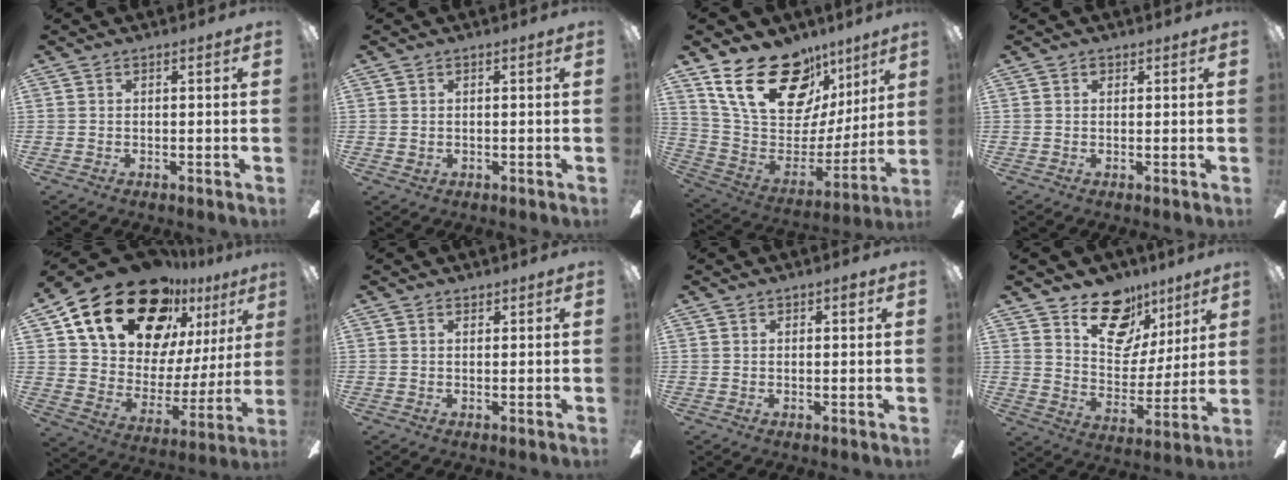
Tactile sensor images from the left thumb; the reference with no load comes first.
{"total": 0.5, "force": [0.2, 0.4, 0.2], "torque": [-0.004, 0.003, 0.004]}
{"total": 26.5, "force": [14.9, 15.3, 15.7], "torque": [-0.270, -0.079, 0.281]}
{"total": 0.9, "force": [0.5, 0.6, 0.3], "torque": [0.001, -0.001, 0.007]}
{"total": 26.2, "force": [17.5, 14.0, 13.6], "torque": [-0.241, -0.102, 0.324]}
{"total": 0.9, "force": [0.8, 0.4, 0.1], "torque": [-0.002, 0.000, 0.016]}
{"total": 1.5, "force": [0.9, 0.8, 0.9], "torque": [-0.001, -0.002, 0.012]}
{"total": 17.6, "force": [11.4, 10.8, 8.0], "torque": [-0.117, -0.065, 0.210]}